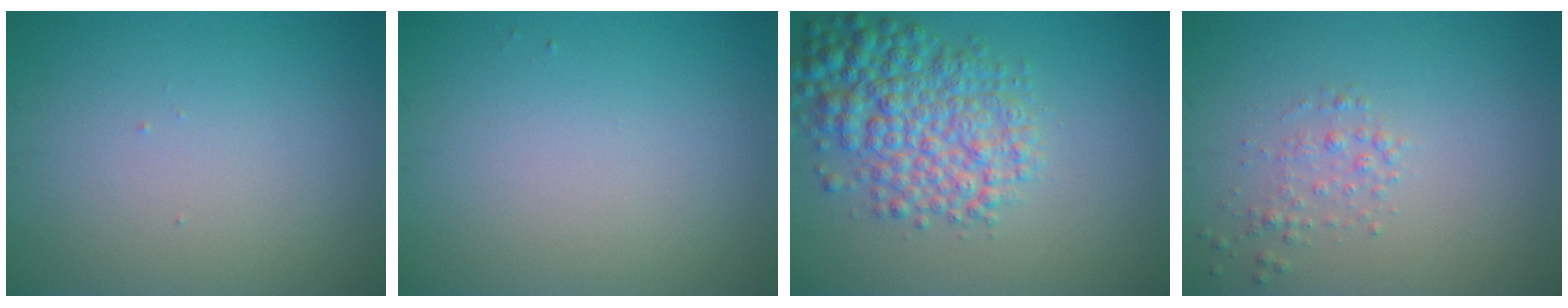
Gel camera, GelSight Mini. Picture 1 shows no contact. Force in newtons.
{"total": 0.0}
{"total": 6.4, "press": 6.4, "slide": 0.1}
{"total": 1.4, "press": 1.4, "slide": 0.1}